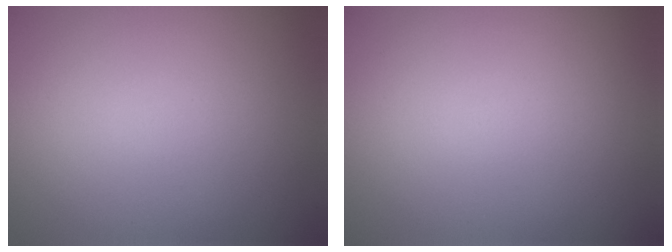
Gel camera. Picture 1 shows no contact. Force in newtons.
{"total": 0.0}